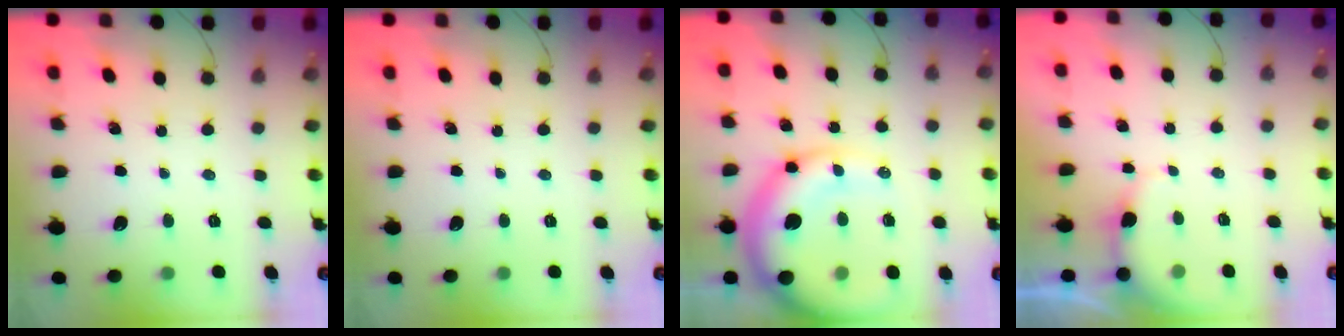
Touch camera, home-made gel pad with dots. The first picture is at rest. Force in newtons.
{"total": 0.0}
{"total": 16.9, "press": 16.6, "slide": 3.4}
{"total": 4.3, "press": 4.3, "slide": 0.4}